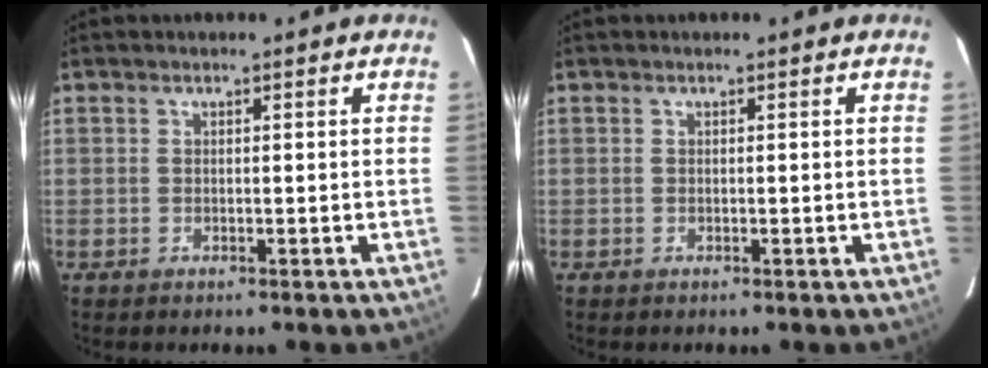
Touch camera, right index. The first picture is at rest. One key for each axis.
{"total": 0.0}